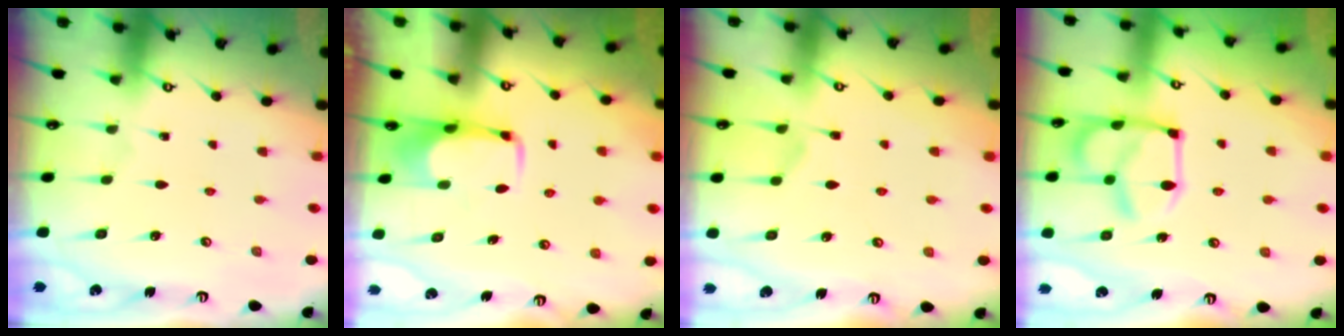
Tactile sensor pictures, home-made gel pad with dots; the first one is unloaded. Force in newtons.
{"total": 1.4, "press": 1.3, "slide": 0.5}
{"total": 1.6, "press": 0.9, "slide": 1.4}
{"total": 11.1, "press": 11.1, "slide": 0.4}